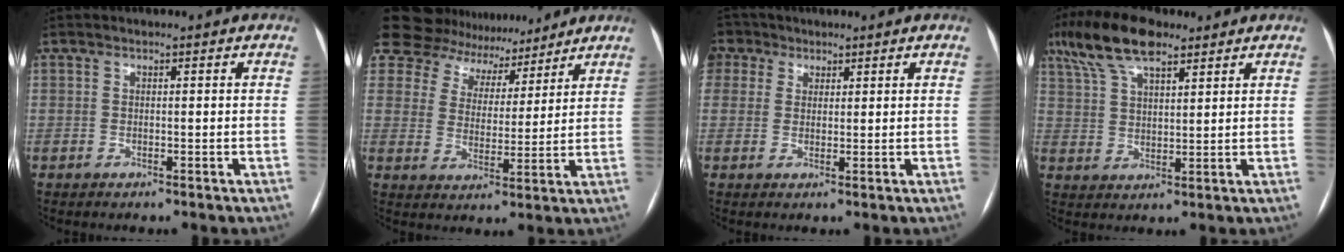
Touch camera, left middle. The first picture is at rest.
{"total": 15.7, "force": [14.1, 6.0, 3.3], "torque": [-0.070, 0.021, 0.209]}
{"total": 4.8, "force": [2.7, 3.9, 0.5], "torque": [-0.016, 0.020, 0.057]}
{"total": 11.3, "force": [7.8, 3.5, 7.4], "torque": [-0.152, 0.030, 0.147]}